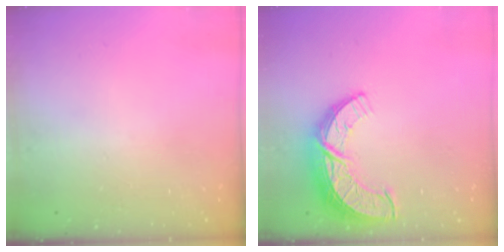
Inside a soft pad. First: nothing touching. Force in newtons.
{"total": 11.9, "press": 11.9, "slide": 0.8}